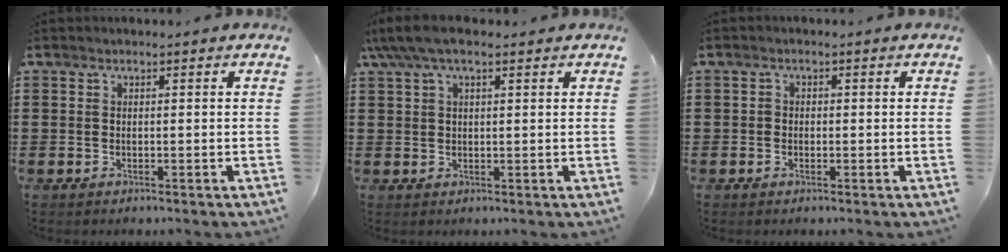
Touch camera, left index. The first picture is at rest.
{"total": 4.3, "force": [2.5, 1.7, 3.2], "torque": [-0.067, 0.009, 0.045]}
{"total": 1.0, "force": [-0.4, 0.8, 0.5], "torque": [-0.012, 0.002, -0.008]}